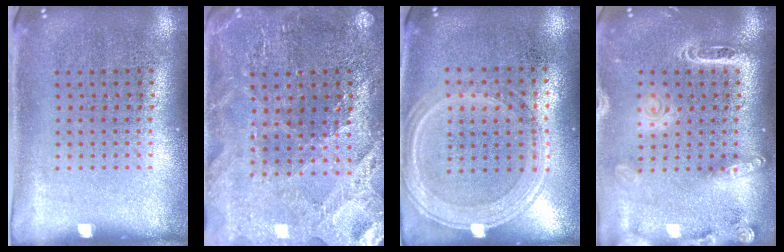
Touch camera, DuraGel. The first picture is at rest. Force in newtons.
{"total": 2.8, "press": 2.7, "slide": 0.3}
{"total": 1.2, "press": 1.2, "slide": 0.4}
{"total": 2.1, "press": 1.8, "slide": 1.2}